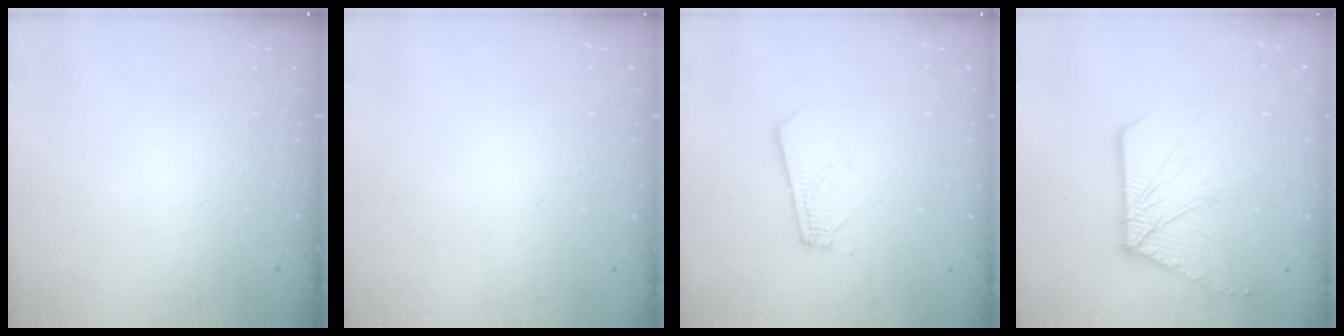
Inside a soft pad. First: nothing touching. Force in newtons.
{"total": 0.0}
{"total": 3.7, "press": 3.7, "slide": 0.2}
{"total": 14.0, "press": 13.9, "slide": 1.7}